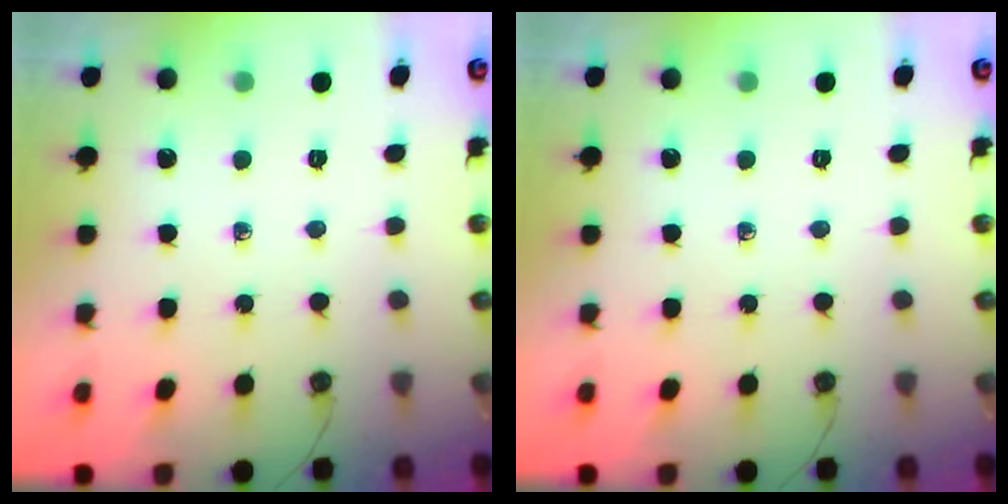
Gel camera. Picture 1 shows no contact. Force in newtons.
{"total": 0.0}